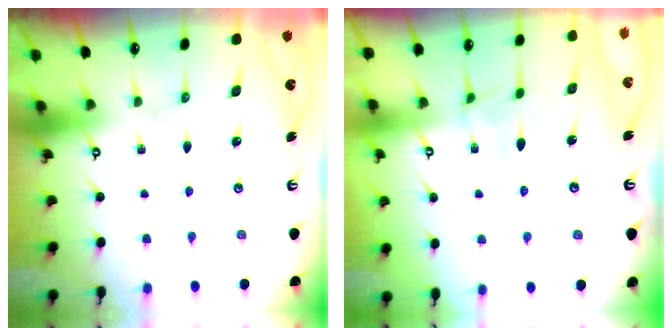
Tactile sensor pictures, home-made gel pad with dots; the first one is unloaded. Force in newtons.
{"total": 3.0, "press": 3.0, "slide": 0.3}